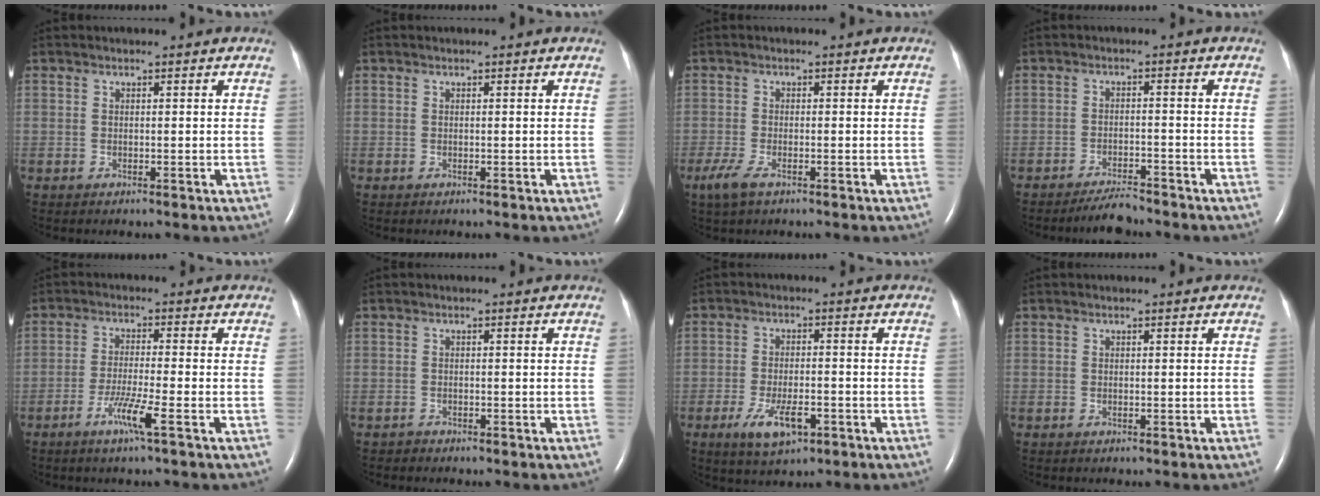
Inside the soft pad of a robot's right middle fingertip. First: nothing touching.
{"total": 0.0}
{"total": 3.5, "force": [-2.1, 1.0, 2.6], "torque": [-0.066, -0.008, -0.041]}
{"total": 4.0, "force": [-3.8, 0.5, 1.3], "torque": [-0.027, -0.013, -0.065]}
{"total": 5.0, "force": [-2.6, -0.6, 4.2], "torque": [-0.086, -0.011, -0.053]}
{"total": 0.6, "force": [-0.5, 0.2, -0.2], "torque": [-0.002, -0.001, -0.011]}
{"total": 6.4, "force": [-3.1, 2.3, 5.1], "torque": [-0.101, -0.008, -0.047]}
{"total": 0.0}